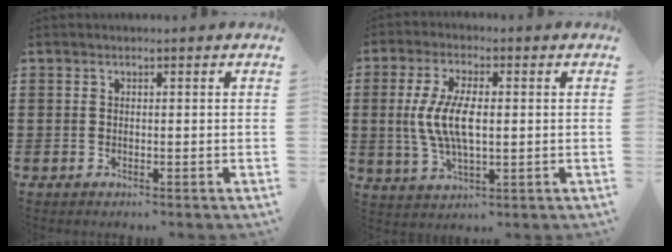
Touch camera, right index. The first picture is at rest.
{"total": 8.2, "force": [0.1, 3.3, 7.5], "torque": [-0.167, 0.000, -0.006]}